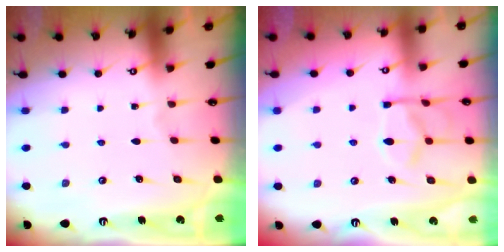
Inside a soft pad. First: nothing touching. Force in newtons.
{"total": 11.1, "press": 11.0, "slide": 1.4}